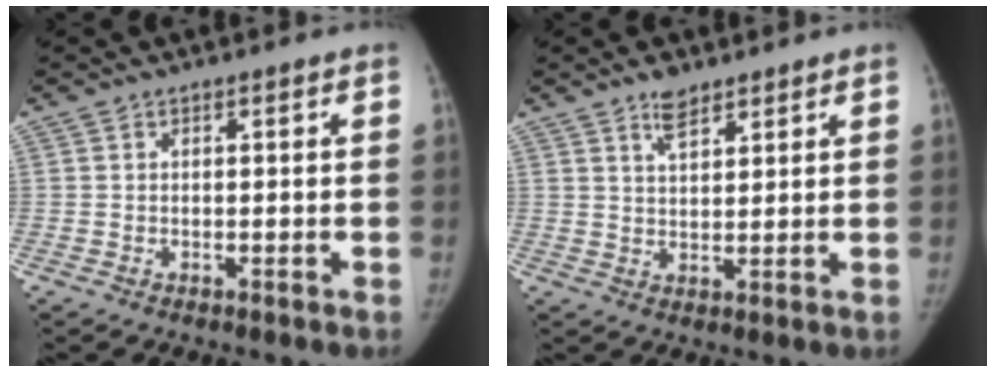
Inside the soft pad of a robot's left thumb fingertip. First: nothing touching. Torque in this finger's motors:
{"motor_torque": [0.06, -0.38, 0.16, 0.30, 0.03]}